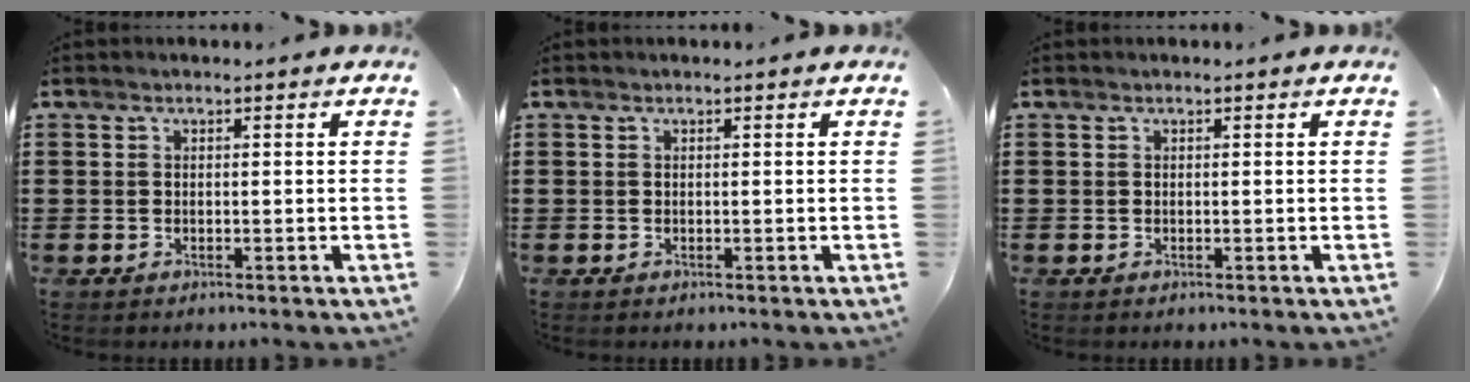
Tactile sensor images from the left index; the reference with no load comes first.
{"total": 0.0}
{"total": 0.0}